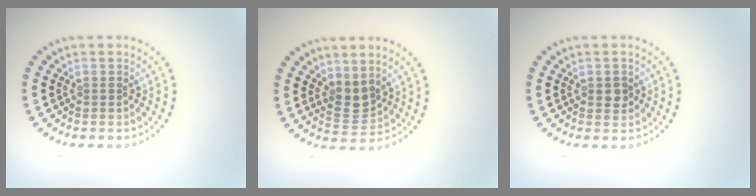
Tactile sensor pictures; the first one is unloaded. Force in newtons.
{"total": 2.2, "press": 1.8, "slide": 1.2}
{"total": 1.2, "press": 1.2, "slide": 0.2}